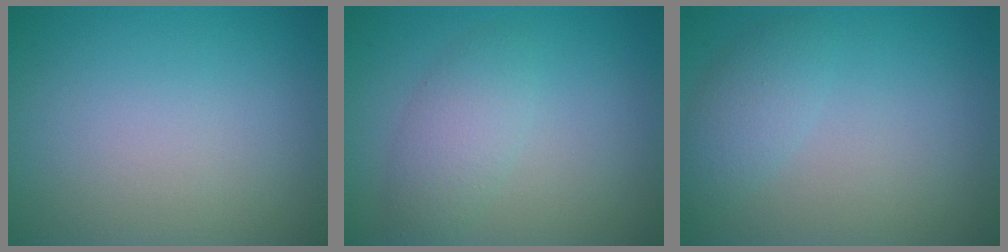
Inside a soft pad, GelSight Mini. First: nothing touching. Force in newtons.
{"total": 2.8, "press": 2.8, "slide": 0.1}
{"total": 2.3, "press": 2.3, "slide": 0.1}